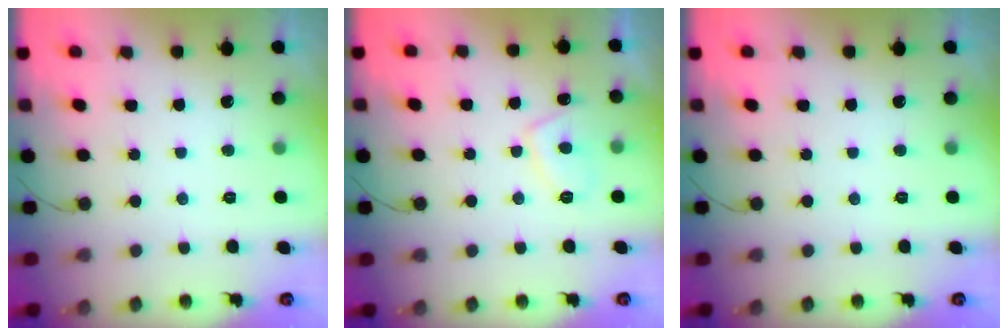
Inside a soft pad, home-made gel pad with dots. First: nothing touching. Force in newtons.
{"total": 4.7, "press": 4.5, "slide": 1.1}
{"total": 0.0}